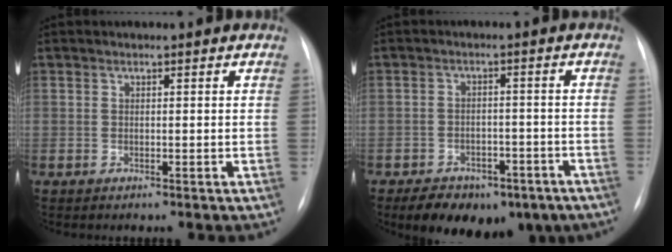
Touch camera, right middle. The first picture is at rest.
{"total": 13.3, "force": [-8.9, 7.2, 6.8], "torque": [-0.101, 0.007, -0.122]}